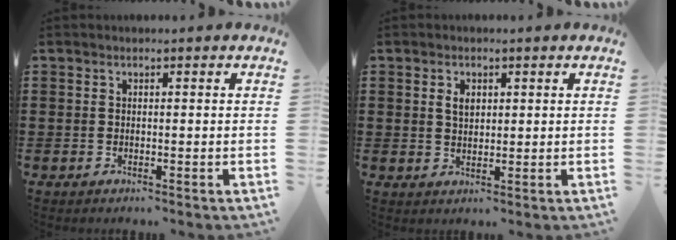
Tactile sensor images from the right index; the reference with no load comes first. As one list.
[{"total": 2.3, "force": [0.8, 1.4, 1.6], "torque": [-0.035, 0.007, 0.014]}]